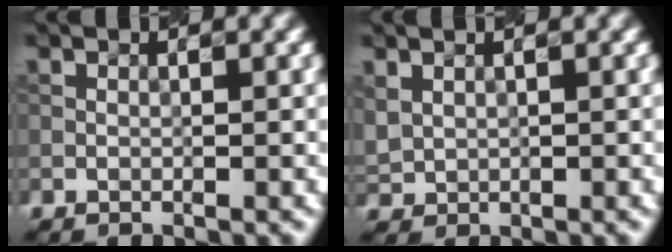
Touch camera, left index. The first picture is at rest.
{"total": 1.2, "force": [0.6, 0.9, 0.3], "torque": [-0.008, 0.000, 0.018]}